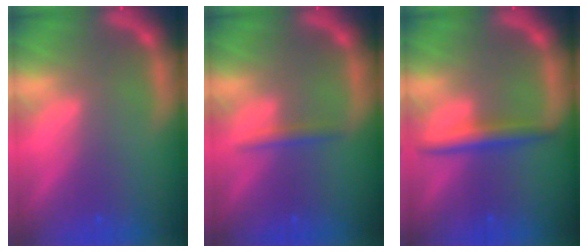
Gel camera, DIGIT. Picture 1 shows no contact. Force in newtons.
{"total": 1.4}
{"total": 3.0}